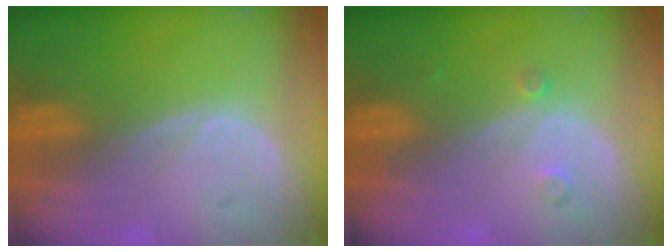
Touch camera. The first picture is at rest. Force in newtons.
{"total": 1.5, "press": 1.2, "slide": 0.8}